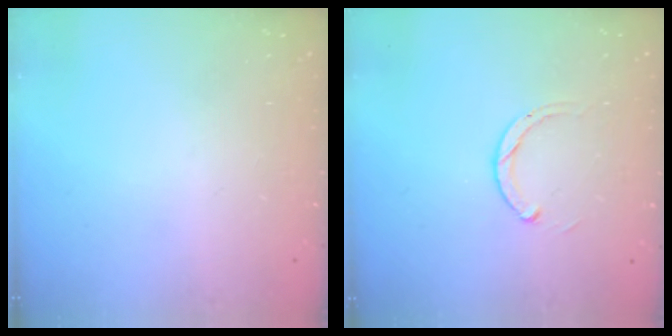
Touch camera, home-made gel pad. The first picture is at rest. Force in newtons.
{"total": 2.5, "press": 2.5, "slide": 0.3}